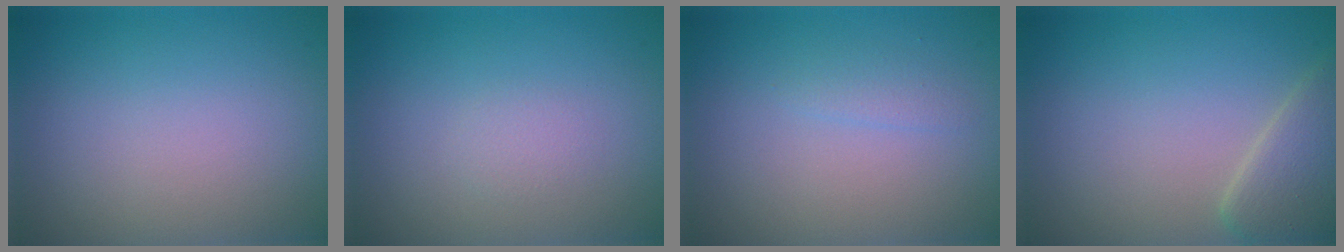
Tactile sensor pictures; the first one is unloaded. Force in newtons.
{"total": 0.8, "press": 0.8, "slide": 0.1}
{"total": 0.9, "press": 0.9, "slide": 0.1}
{"total": 3.5, "press": 3.5, "slide": 0.3}